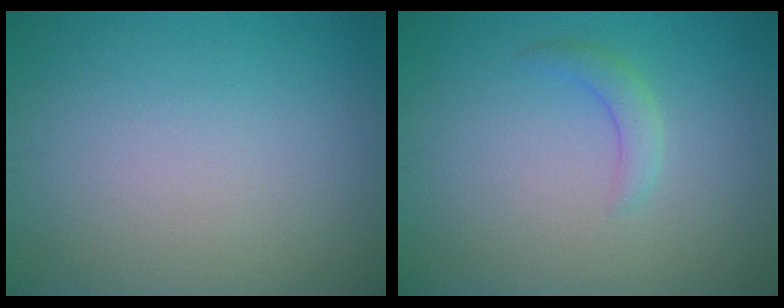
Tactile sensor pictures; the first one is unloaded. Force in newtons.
{"total": 1.6, "press": 1.6, "slide": 0.1}